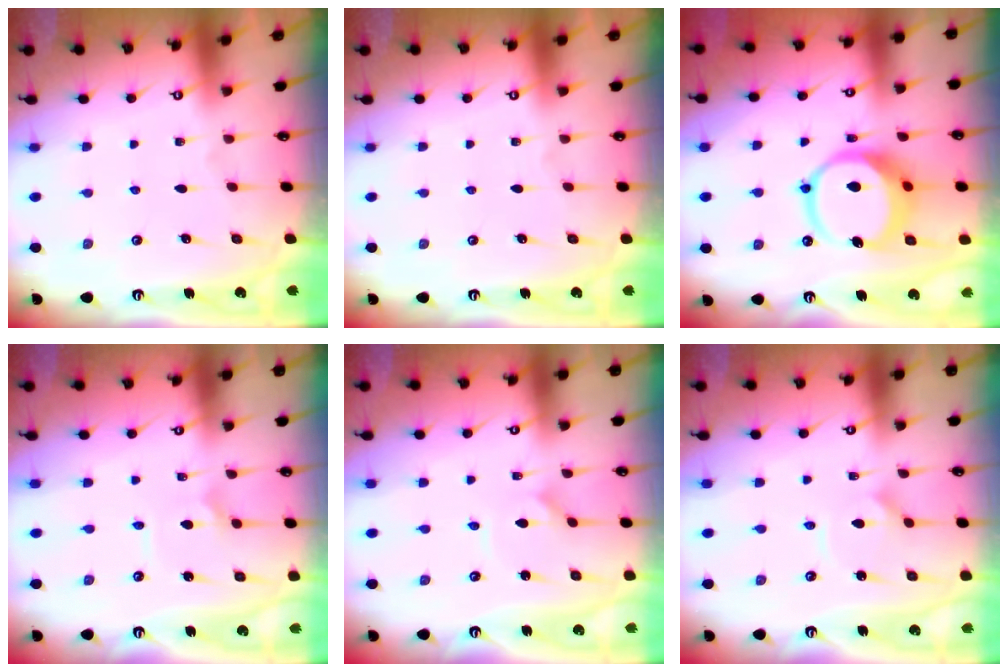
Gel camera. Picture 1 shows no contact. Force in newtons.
{"total": 0.0}
{"total": 13.5, "press": 13.4, "slide": 1.7}
{"total": 2.5, "press": 2.5, "slide": 0.2}
{"total": 1.0, "press": 1.0, "slide": 0.2}
{"total": 3.6, "press": 3.6, "slide": 0.3}